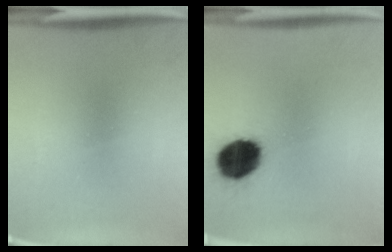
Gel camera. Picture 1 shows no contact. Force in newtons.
{"total": 14.5}